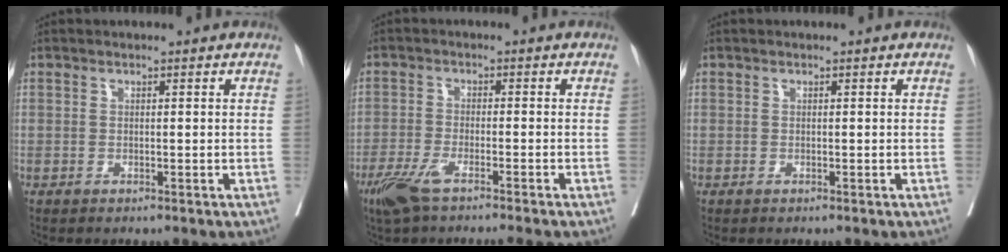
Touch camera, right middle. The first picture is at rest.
{"total": 6.9, "force": [-5.1, 0.1, 4.6], "torque": [-0.079, -0.016, -0.089]}
{"total": 0.0}